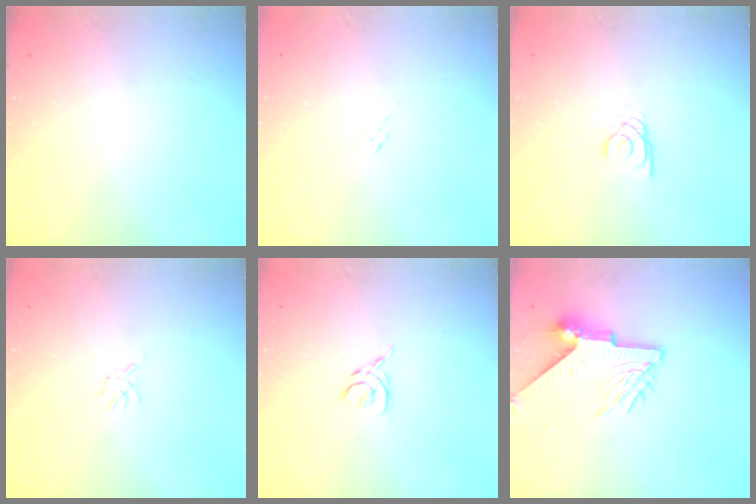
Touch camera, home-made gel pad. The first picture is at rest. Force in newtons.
{"total": 3.1, "press": 3.0, "slide": 0.7}
{"total": 2.0, "press": 2.0, "slide": 0.2}
{"total": 0.0}
{"total": 2.8, "press": 2.8, "slide": 0.7}
{"total": 9.4, "press": 9.3, "slide": 1.0}